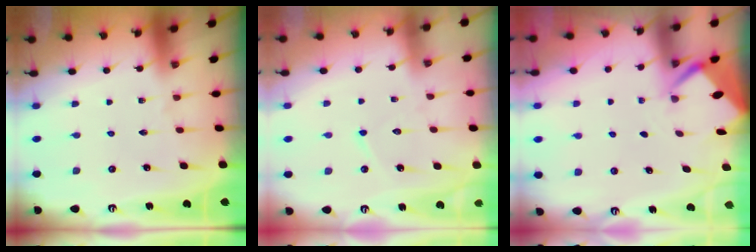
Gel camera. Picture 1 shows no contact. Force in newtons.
{"total": 5.4, "press": 5.4, "slide": 0.4}
{"total": 2.5, "press": 2.5, "slide": 0.3}